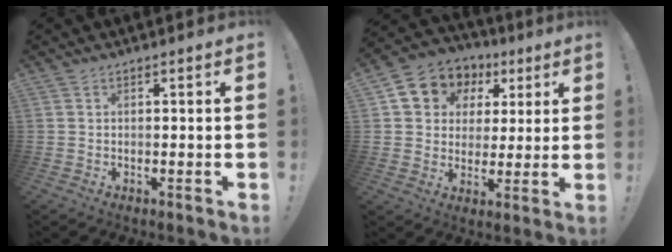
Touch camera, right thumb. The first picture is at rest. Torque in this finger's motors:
{"motor_torque": [0.80, 1.63, 0.81, 0.21, 0.01]}